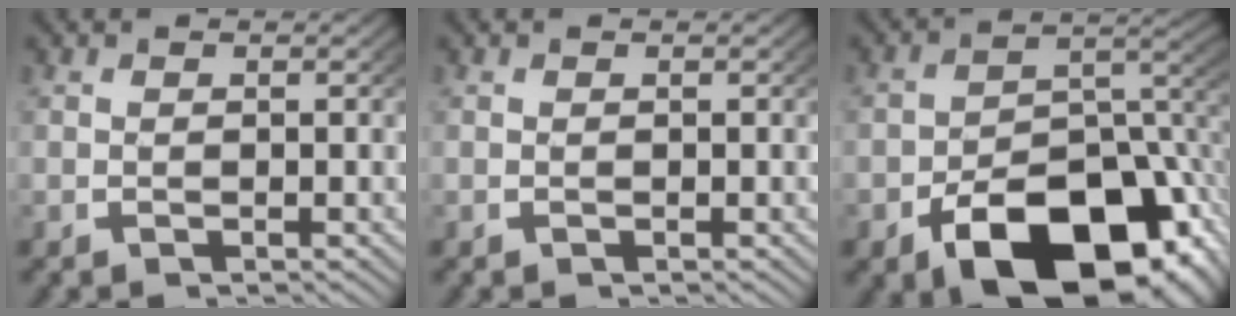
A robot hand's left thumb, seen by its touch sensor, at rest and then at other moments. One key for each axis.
{"total": 0.0}
{"total": 14.3, "fx": -5.7, "fy": 8.0, "fz": 10.4, "tx": -0.152, "ty": -0.038, "tz": -0.065}